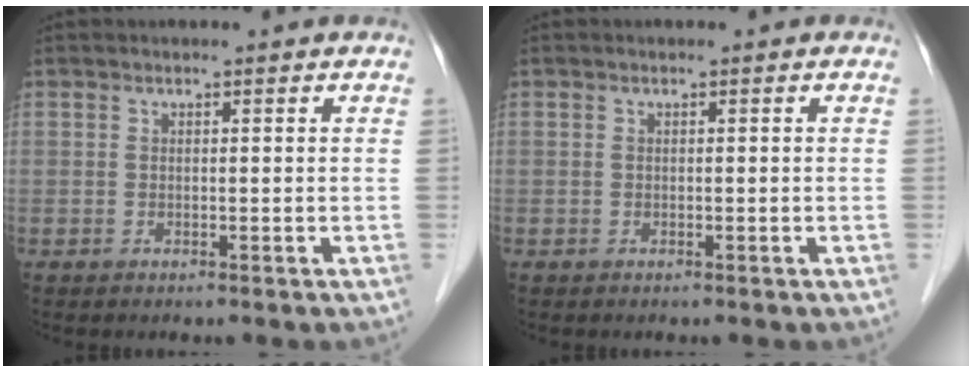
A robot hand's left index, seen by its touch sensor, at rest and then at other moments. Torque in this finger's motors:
{"motor_torque": [0.00, 0.00, -0.03, 0.00]}